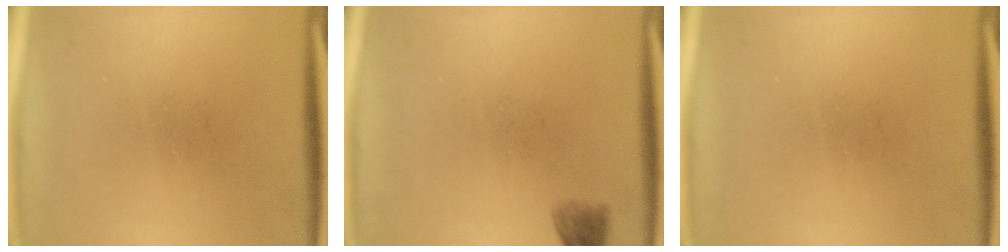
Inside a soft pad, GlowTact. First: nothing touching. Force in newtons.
{"total": 2.2}
{"total": 0.0}